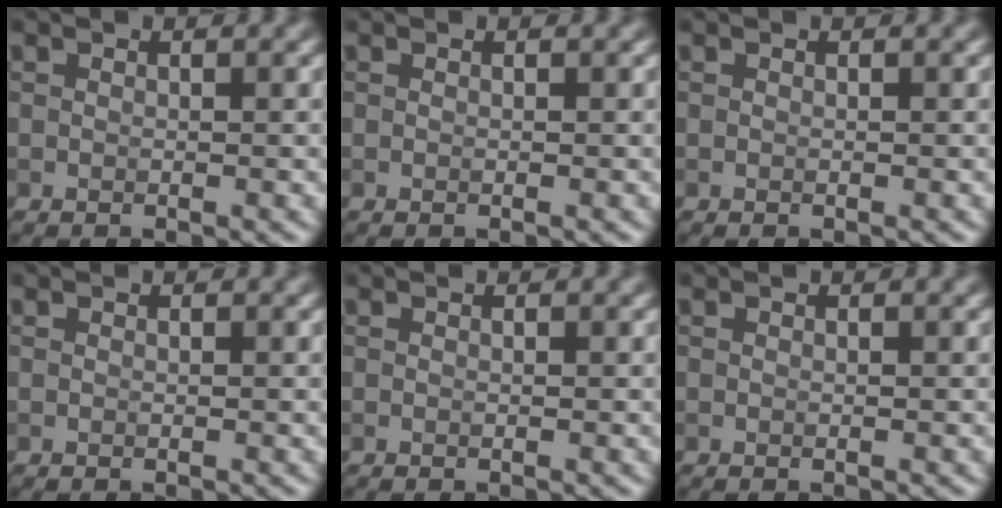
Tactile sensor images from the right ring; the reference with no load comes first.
{"total": 0.0}
{"total": 0.0}
{"total": 0.0}
{"total": 0.0}
{"total": 0.0}